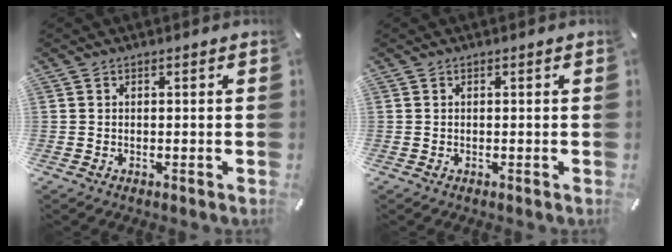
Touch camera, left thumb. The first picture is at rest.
{"total": 0.0}